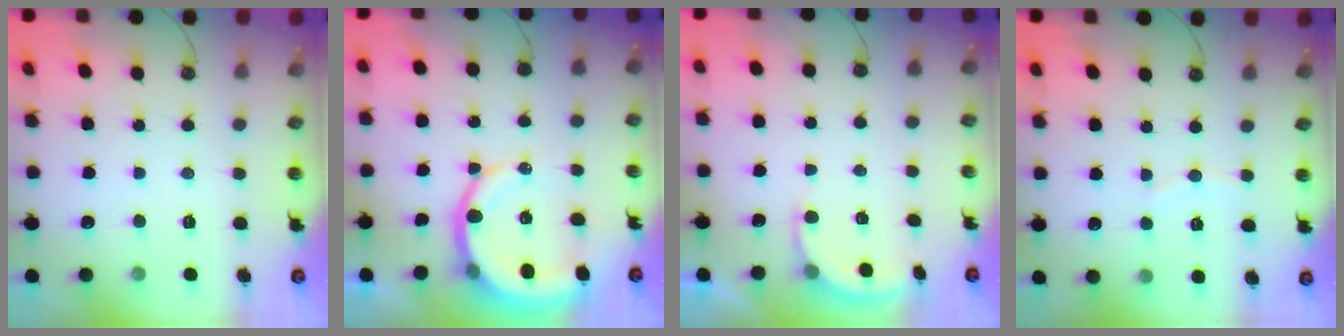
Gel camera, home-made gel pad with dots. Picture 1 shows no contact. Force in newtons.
{"total": 11.7, "press": 11.5, "slide": 2.2}
{"total": 2.4, "press": 2.2, "slide": 0.9}
{"total": 3.6, "press": 3.6, "slide": 0.2}